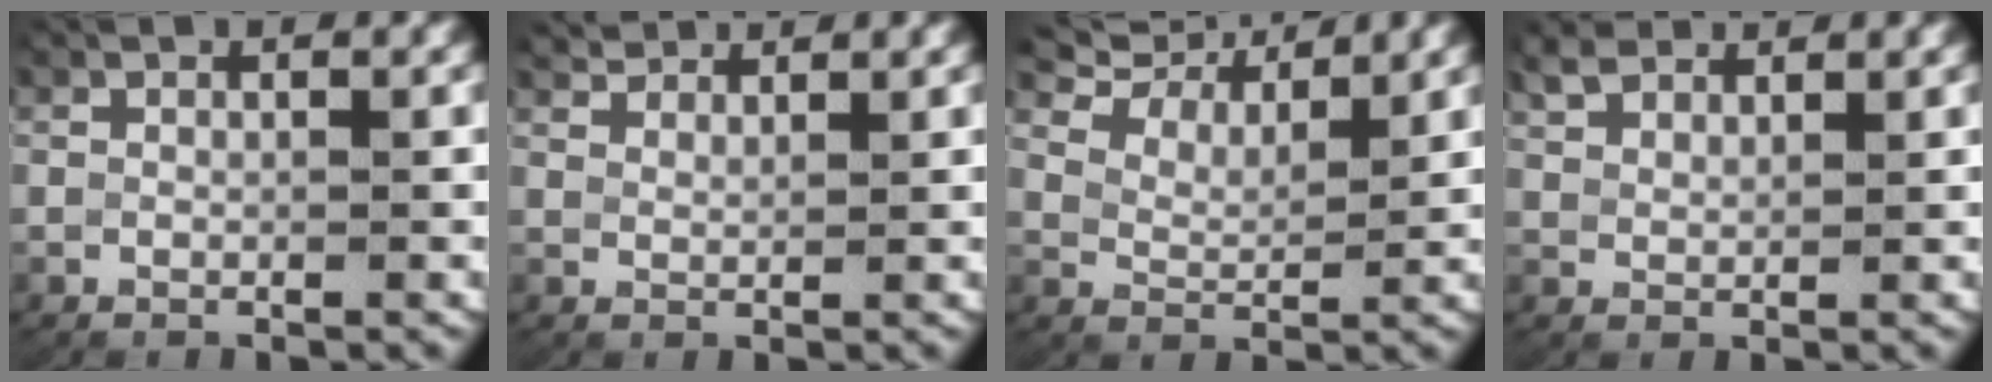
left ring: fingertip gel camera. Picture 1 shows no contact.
{"total": 2.9, "force": [2.9, 0.0, 0.4], "torque": [-0.007, -0.002, 0.056]}
{"total": 5.8, "force": [4.5, 2.4, 2.8], "torque": [-0.060, 0.009, 0.072]}
{"total": 2.7, "force": [2.7, 0.3, 0.5], "torque": [-0.014, -0.002, 0.054]}